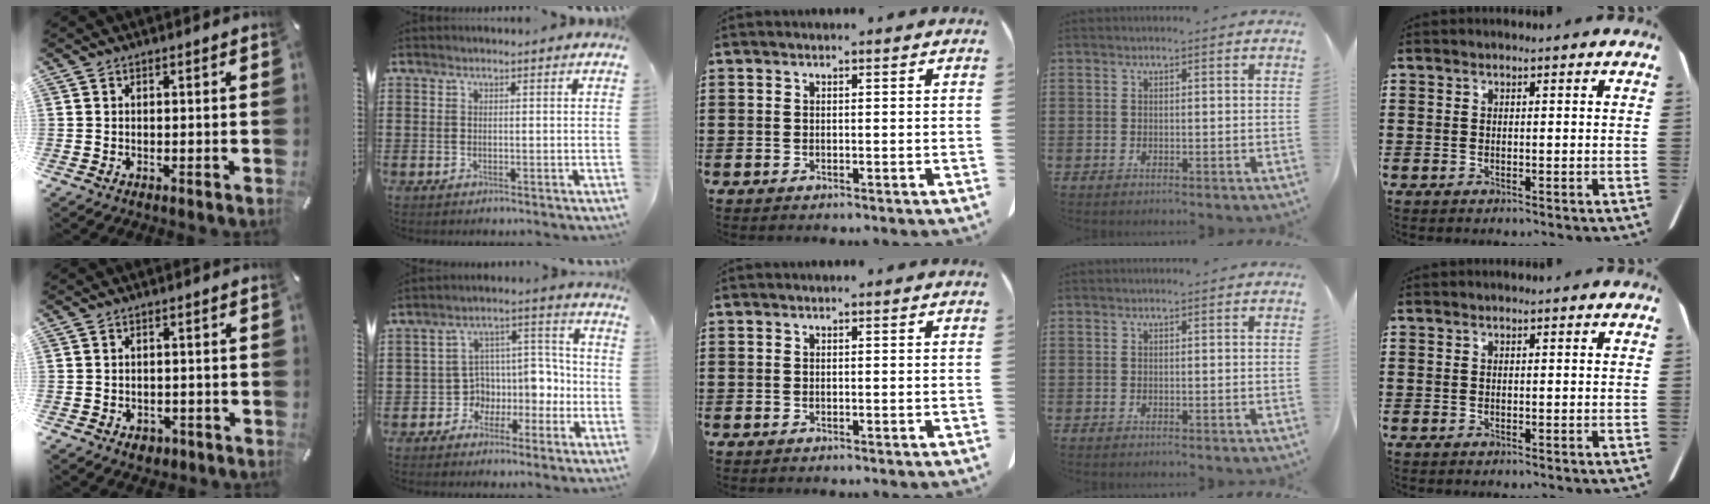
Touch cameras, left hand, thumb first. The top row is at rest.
{"thumb": {"total": 2.5, "force": [-1.2, 2.0, 1.1], "torque": [-0.018, 0.006, -0.022]}, "index": {"total": 6.4, "force": [-1.4, 5.8, 2.2], "torque": [-0.061, -0.001, -0.023]}}